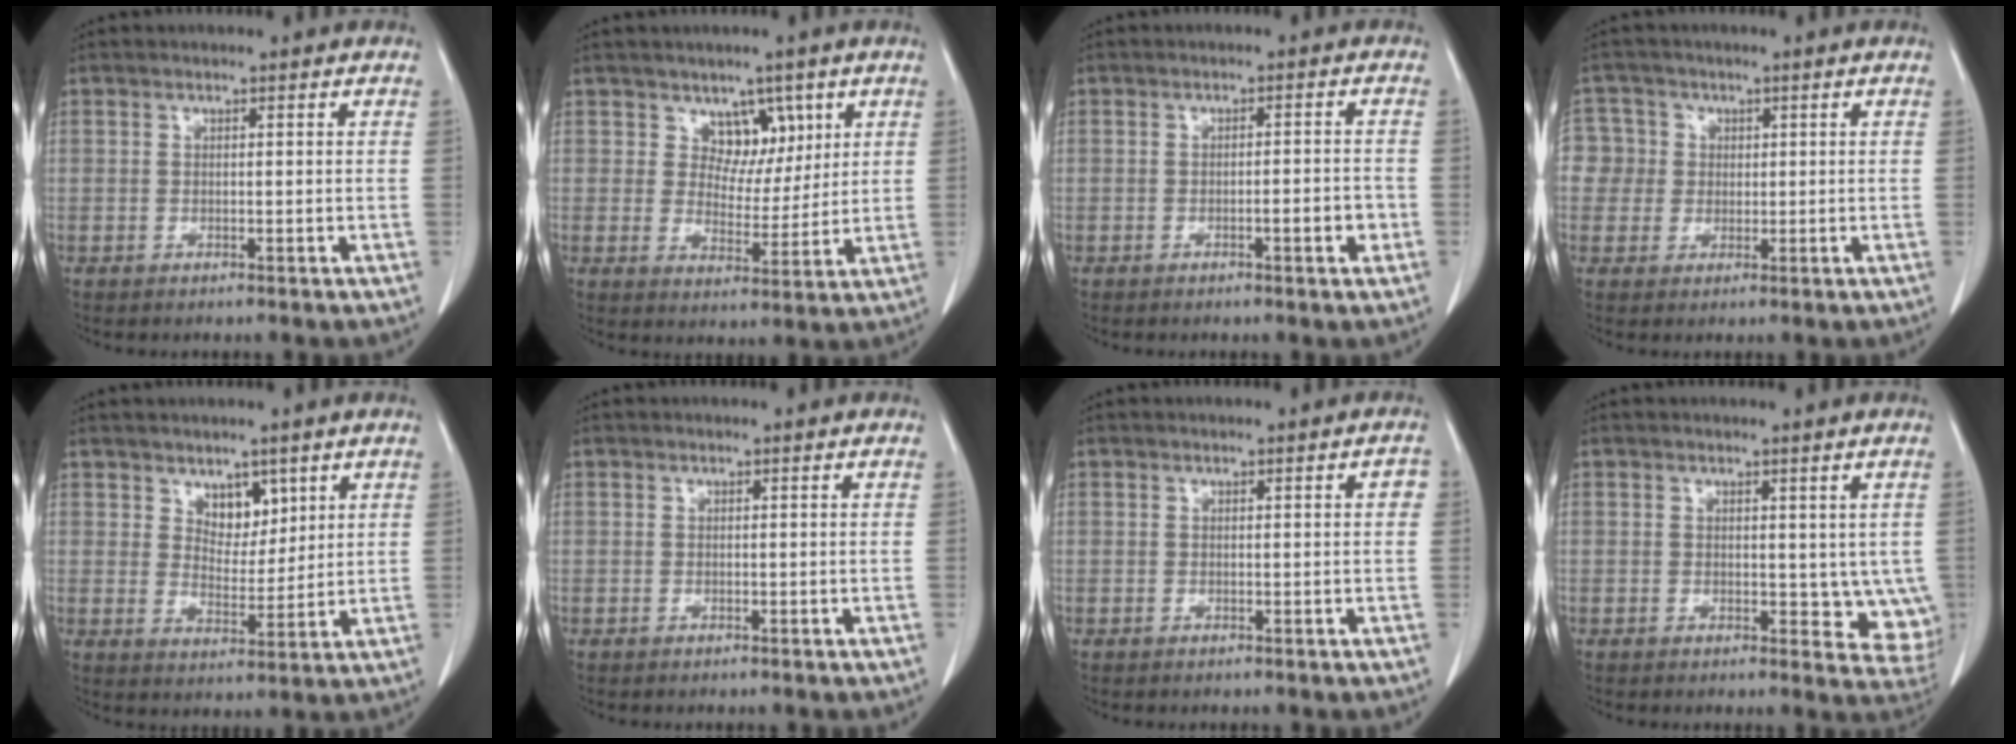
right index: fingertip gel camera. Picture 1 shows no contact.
{"total": 5.2, "force": [2.8, 3.7, 2.2], "torque": [-0.016, 0.002, 0.047]}
{"total": 3.4, "force": [-1.5, 0.5, 3.0], "torque": [-0.040, 0.002, -0.021]}
{"total": 5.3, "force": [0.4, 5.3, 0.2], "torque": [0.004, 0.023, 0.007]}
{"total": 4.8, "force": [2.8, 2.8, 2.8], "torque": [-0.037, -0.004, 0.051]}
{"total": 0.0}
{"total": 1.5, "force": [0.0, 0.3, 1.4], "torque": [-0.009, 0.004, -0.002]}
{"total": 6.5, "force": [0.3, 4.1, 5.0], "torque": [-0.043, -0.012, 0.005]}